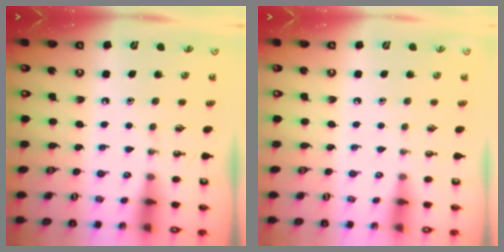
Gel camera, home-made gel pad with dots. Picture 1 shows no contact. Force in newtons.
{"total": 0.0}